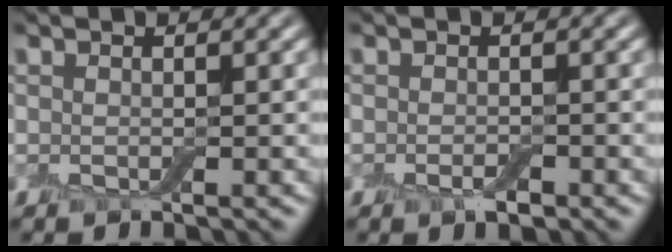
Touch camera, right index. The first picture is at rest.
{"total": 1.3, "force": [-0.6, 0.5, 1.0], "torque": [-0.017, -0.002, -0.010]}